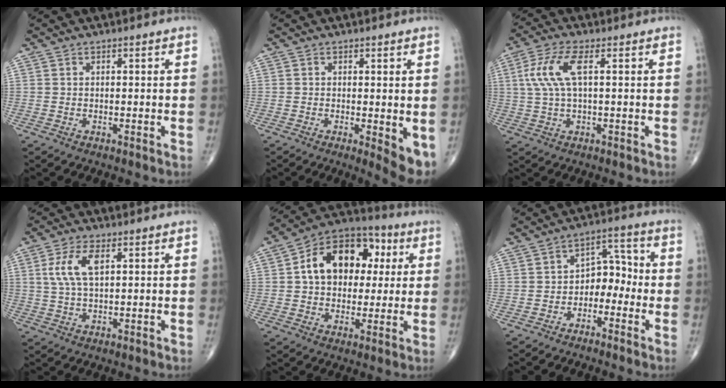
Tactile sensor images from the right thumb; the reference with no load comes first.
{"total": 5.0, "force": [-0.7, 1.6, 4.7], "torque": [-0.062, -0.014, -0.010]}
{"total": 7.7, "force": [1.7, 2.4, 7.1], "torque": [-0.178, 0.017, 0.035]}
{"total": 6.9, "force": [2.0, 3.1, 5.9], "torque": [-0.131, 0.004, 0.042]}
{"total": 16.9, "force": [3.2, 11.9, 11.6], "torque": [-0.140, 0.021, 0.043]}
{"total": 6.8, "force": [-2.4, 4.8, 4.3], "torque": [-0.031, 0.044, -0.051]}